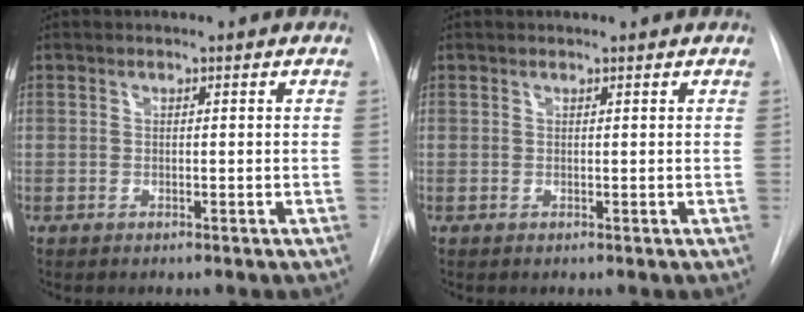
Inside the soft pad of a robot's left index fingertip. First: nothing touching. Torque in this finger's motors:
{"motor_torque": [0.26, -0.01, -0.04, -0.01]}